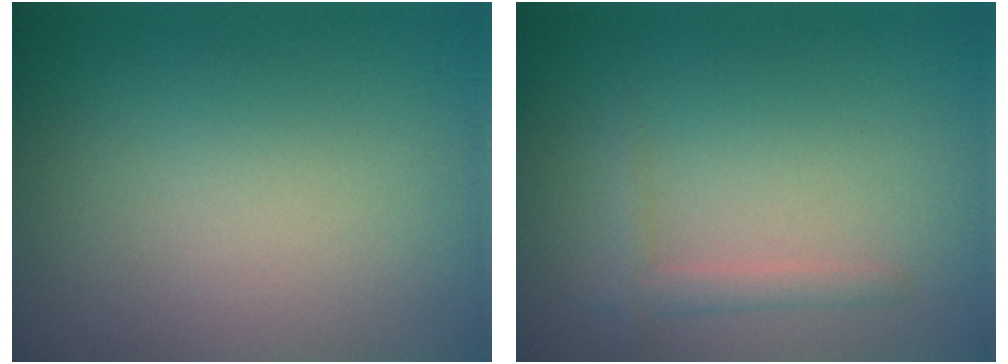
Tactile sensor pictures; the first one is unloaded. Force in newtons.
{"total": 1.4, "press": 1.4, "slide": 0.1}